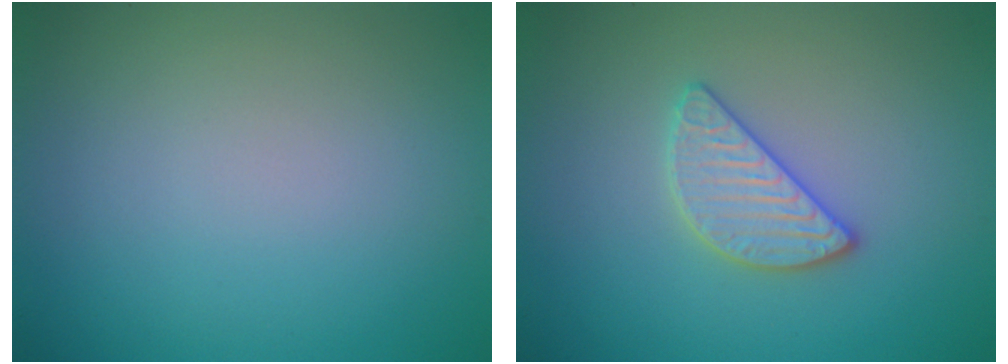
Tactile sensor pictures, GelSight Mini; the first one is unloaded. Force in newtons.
{"total": 2.8, "press": 2.7, "slide": 0.5}